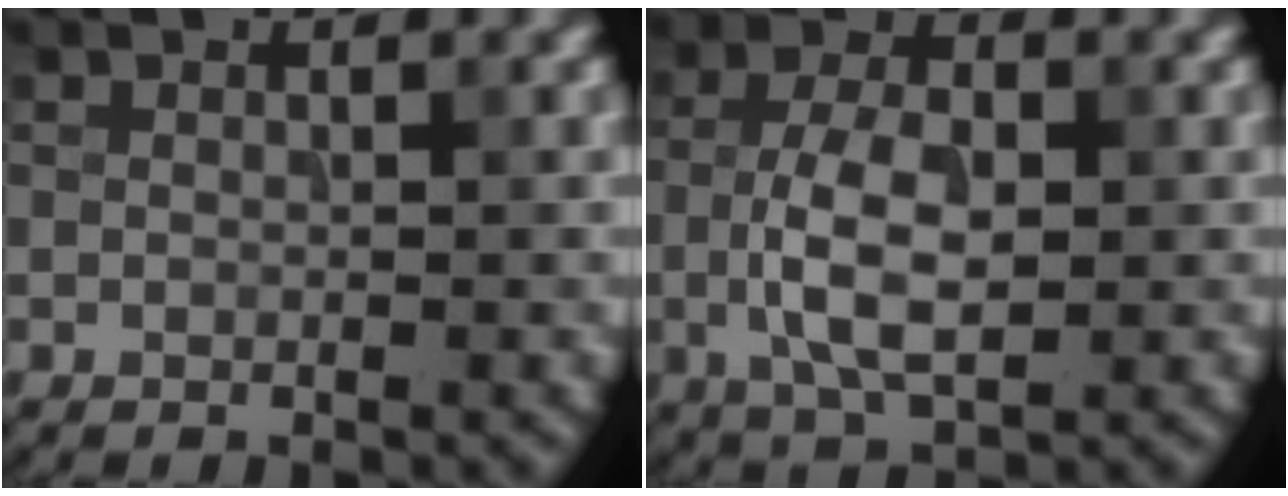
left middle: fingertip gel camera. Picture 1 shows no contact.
{"total": 5.8, "force": [-0.9, 2.8, 5.0], "torque": [-0.108, 0.000, -0.018]}